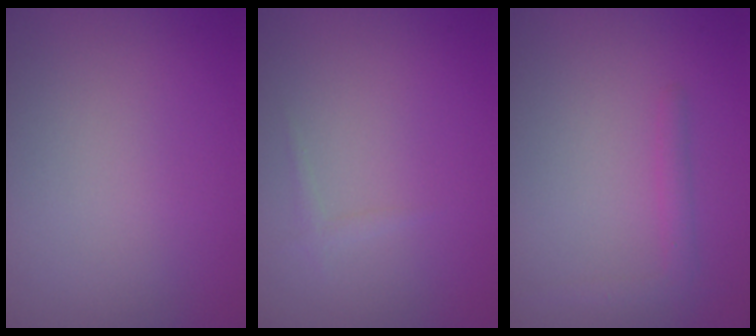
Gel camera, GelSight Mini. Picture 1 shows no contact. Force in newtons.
{"total": 0.7, "press": 0.7, "slide": 0.0}
{"total": 1.4, "press": 1.4, "slide": 0.1}